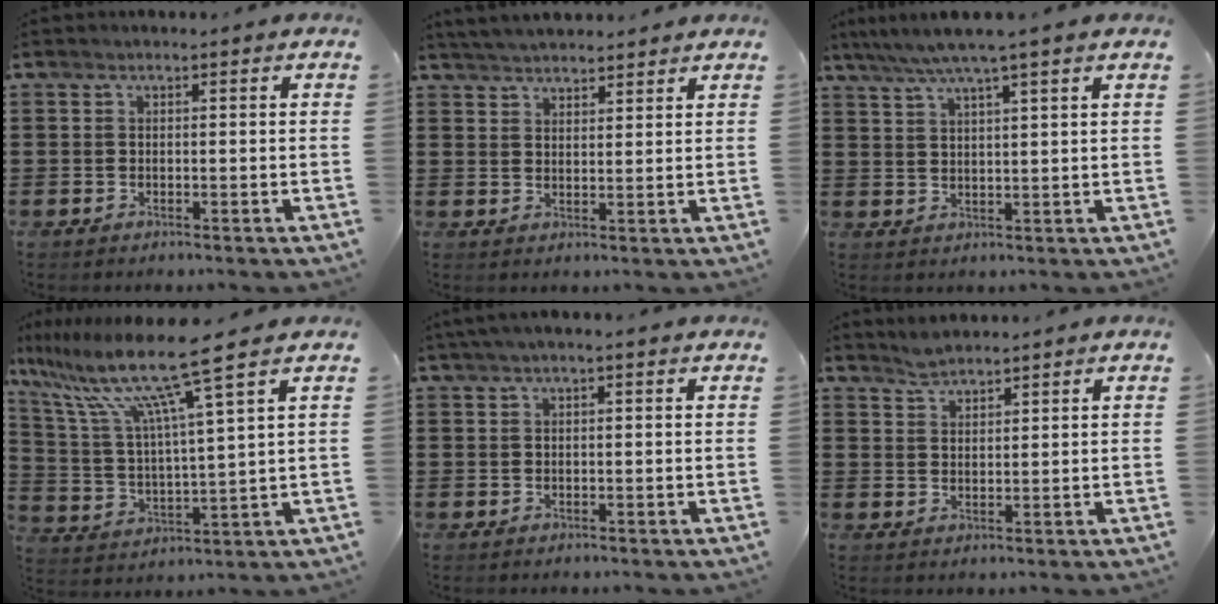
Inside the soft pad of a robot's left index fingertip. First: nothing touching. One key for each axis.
{"total": 3.4, "fx": 3.4, "fy": 0.2, "fz": 0.4, "tx": -0.018, "ty": -0.004, "tz": 0.064}
{"total": 4.5, "fx": 3.5, "fy": -0.5, "fz": 2.7, "tx": -0.062, "ty": -0.010, "tz": 0.060}
{"total": 11.9, "fx": 8.6, "fy": -0.1, "fz": 8.3, "tx": -0.192, "ty": -0.045, "tz": 0.138}
{"total": 1.2, "fx": 0.3, "fy": 0.0, "fz": 1.2, "tx": -0.021, "ty": 0.000, "tz": 0.005}
{"total": 2.0, "fx": 2.0, "fy": 0.3, "fz": 0.1, "tx": -0.008, "ty": 0.002, "tz": 0.040}